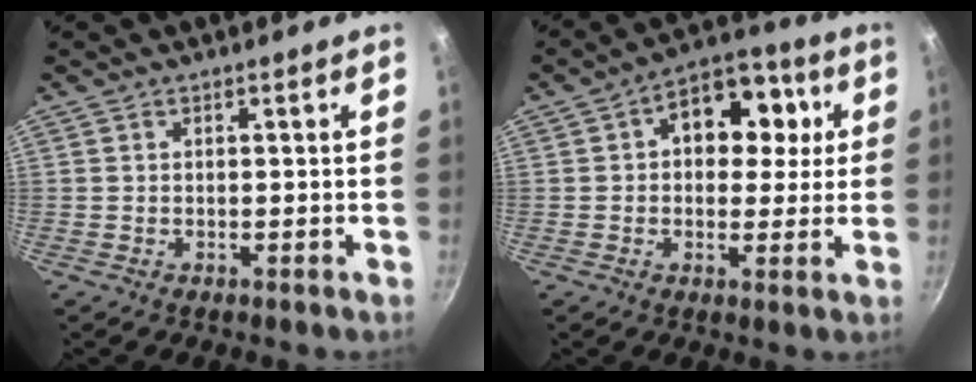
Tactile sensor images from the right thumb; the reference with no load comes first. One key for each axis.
{"total": 12.9, "fx": 3.0, "fy": 9.2, "fz": 8.5, "tx": -0.074, "ty": 0.012, "tz": 0.027}